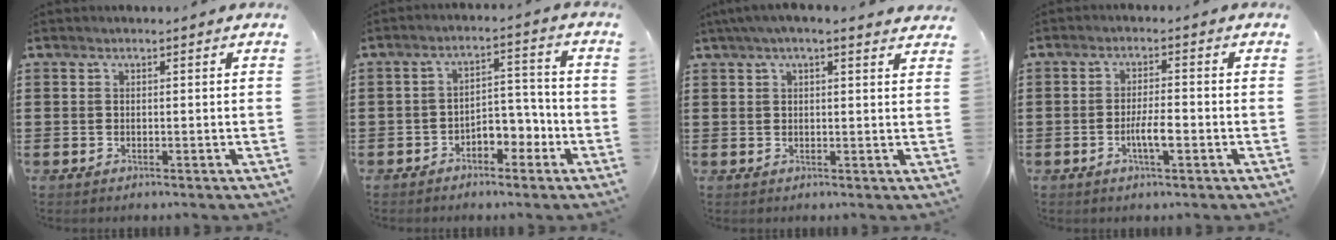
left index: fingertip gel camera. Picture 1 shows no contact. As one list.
[{"total": 4.7, "force": [-3.1, 2.6, 2.3], "torque": [-0.042, 0.014, -0.062]}, {"total": 3.0, "force": [2.3, 0.3, 1.9], "torque": [-0.043, 0.005, 0.042]}, {"total": 4.2, "force": [-1.2, 1.0, 3.8], "torque": [-0.073, 0.002, -0.024]}]